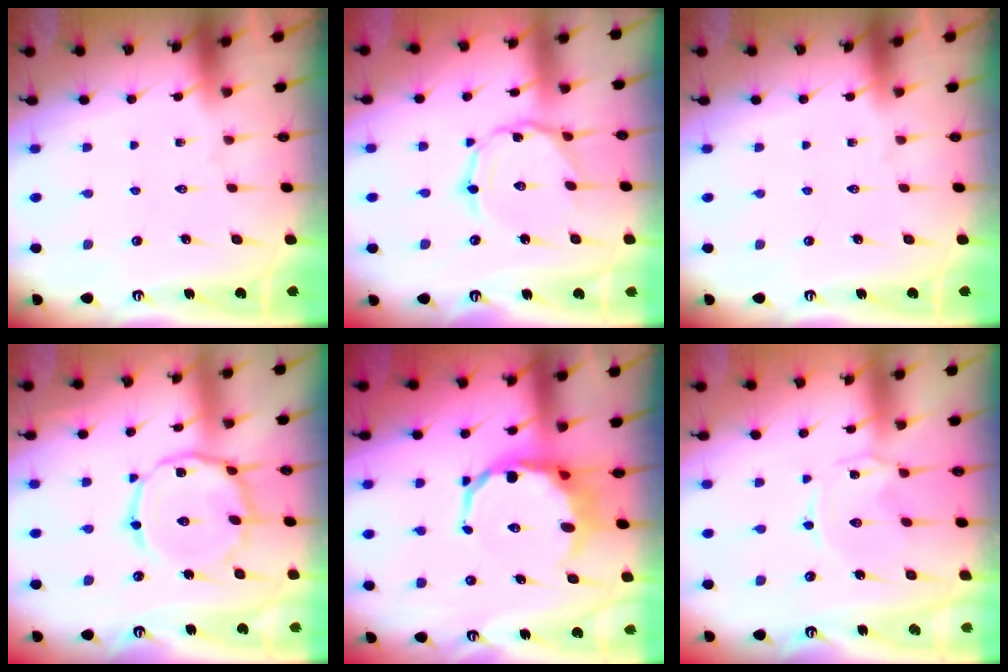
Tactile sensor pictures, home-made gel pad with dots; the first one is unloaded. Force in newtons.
{"total": 4.2, "press": 4.2, "slide": 0.4}
{"total": 0.0}
{"total": 13.3, "press": 13.3, "slide": 0.8}
{"total": 10.1, "press": 9.7, "slide": 2.7}
{"total": 1.4, "press": 1.4, "slide": 0.2}